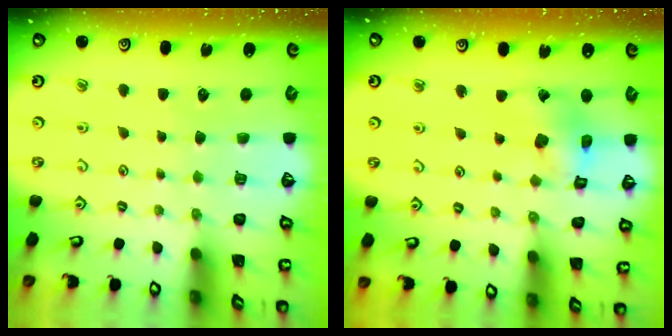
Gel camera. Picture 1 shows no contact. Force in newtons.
{"total": 10.0, "press": 9.9, "slide": 1.0}